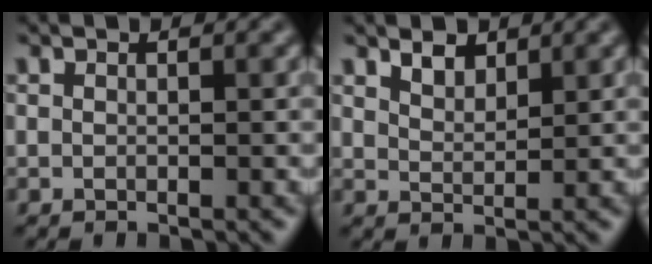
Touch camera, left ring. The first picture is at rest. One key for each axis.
{"total": 1.9, "fx": 1.6, "fy": 0.7, "fz": 0.7, "tx": -0.015, "ty": -0.002, "tz": 0.030}